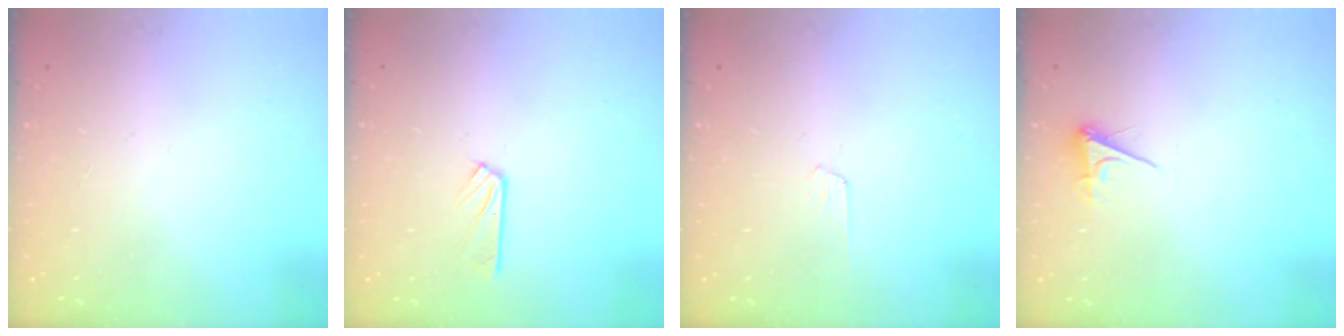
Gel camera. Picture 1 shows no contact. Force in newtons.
{"total": 2.5, "press": 2.5, "slide": 0.3}
{"total": 3.5, "press": 3.4, "slide": 0.4}
{"total": 3.4, "press": 3.4, "slide": 0.6}